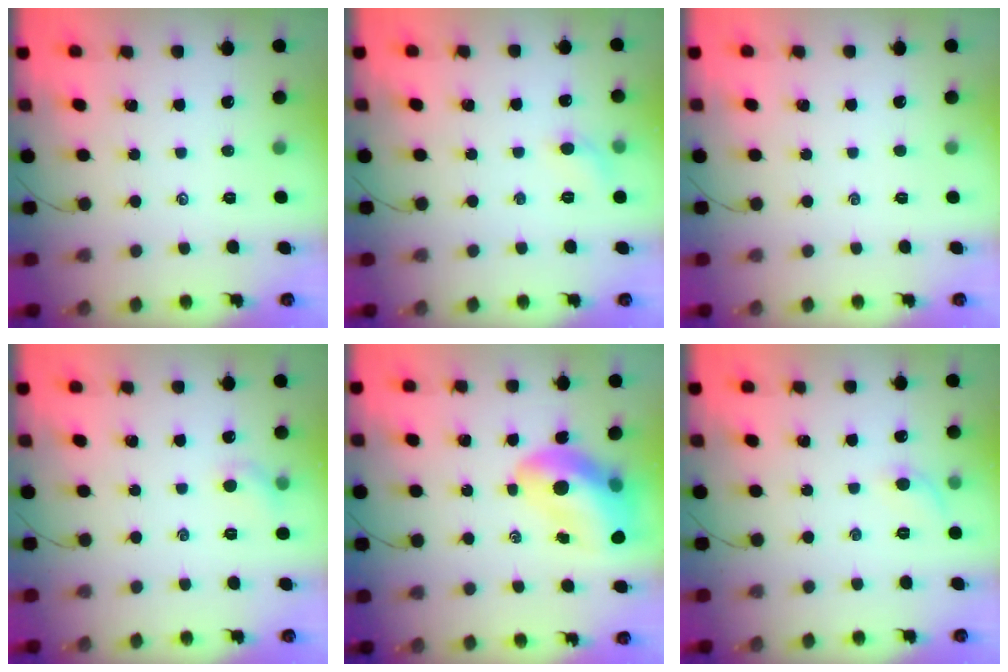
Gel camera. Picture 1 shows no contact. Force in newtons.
{"total": 5.9, "press": 5.5, "slide": 2.0}
{"total": 0.0}
{"total": 5.8, "press": 5.7, "slide": 1.4}
{"total": 14.9, "press": 14.3, "slide": 4.4}
{"total": 4.7, "press": 4.4, "slide": 1.5}